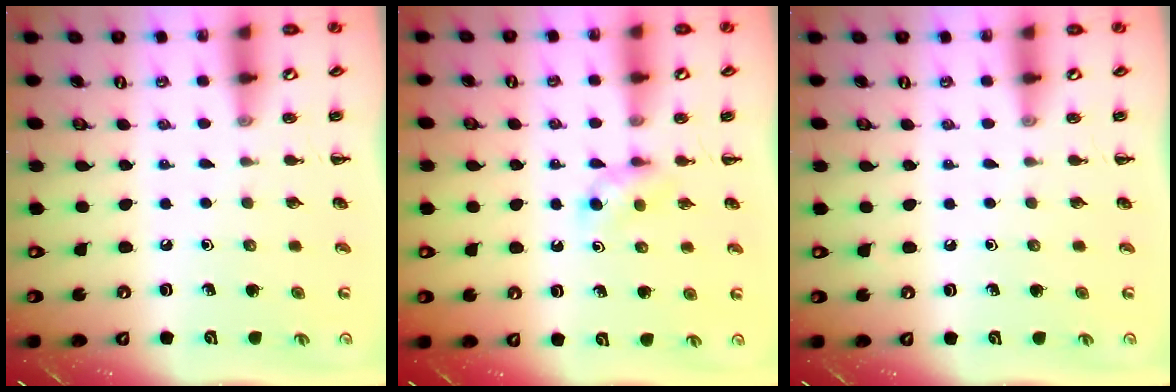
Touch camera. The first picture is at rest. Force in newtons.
{"total": 3.2, "press": 2.9, "slide": 1.4}
{"total": 0.0}